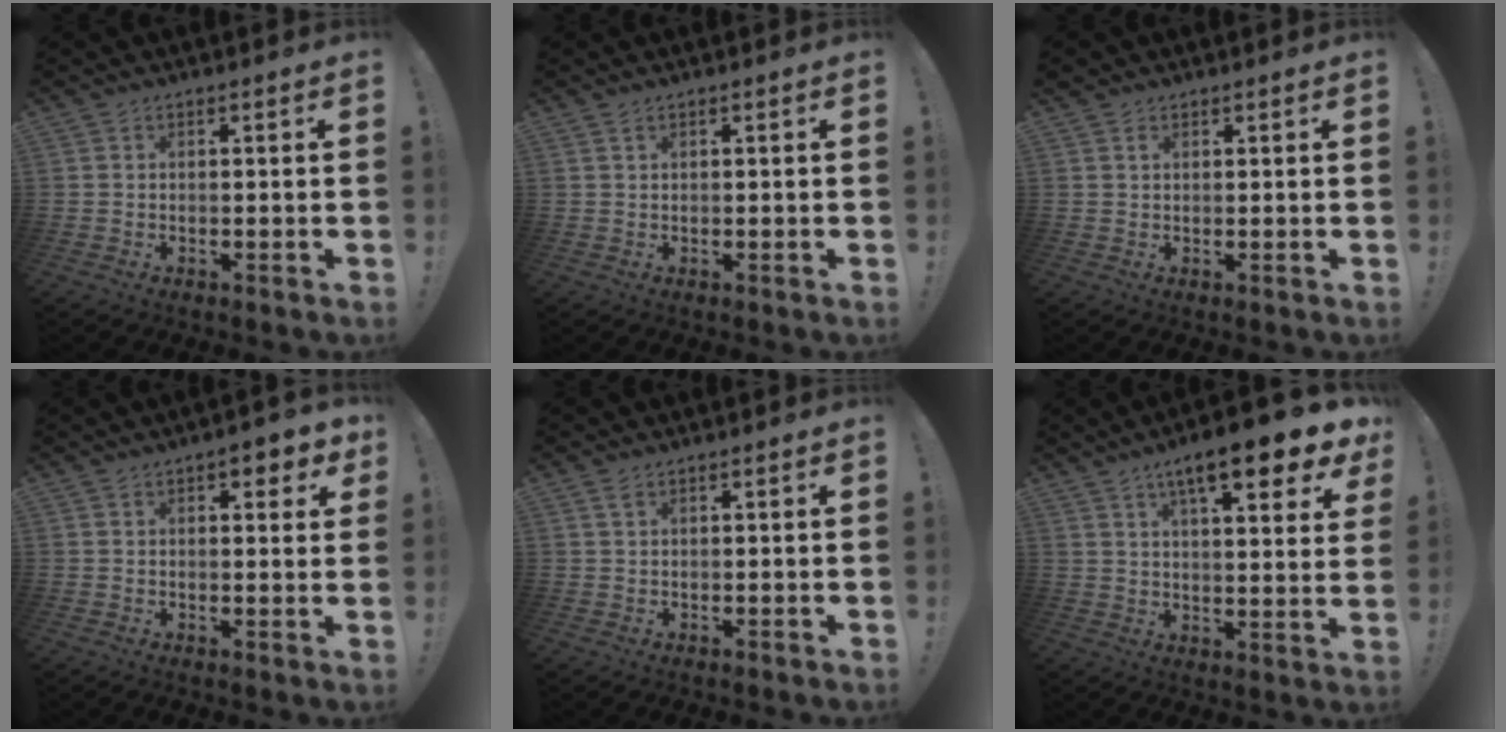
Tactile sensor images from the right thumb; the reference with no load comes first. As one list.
[{"total": 1.0, "force": [0.6, 0.4, 0.6], "torque": [-0.014, 0.002, 0.012]}, {"total": 1.2, "force": [0.9, 0.7, 0.4], "torque": [0.000, -0.003, 0.017]}, {"total": 4.7, "force": [2.3, 2.0, 3.5], "torque": [-0.032, -0.012, 0.034]}, {"total": 1.4, "force": [0.9, 0.5, 1.0], "torque": [-0.013, -0.001, 0.015]}, {"total": 14.1, "force": [8.1, 3.0, 11.2], "torque": [-0.172, -0.045, 0.122]}]